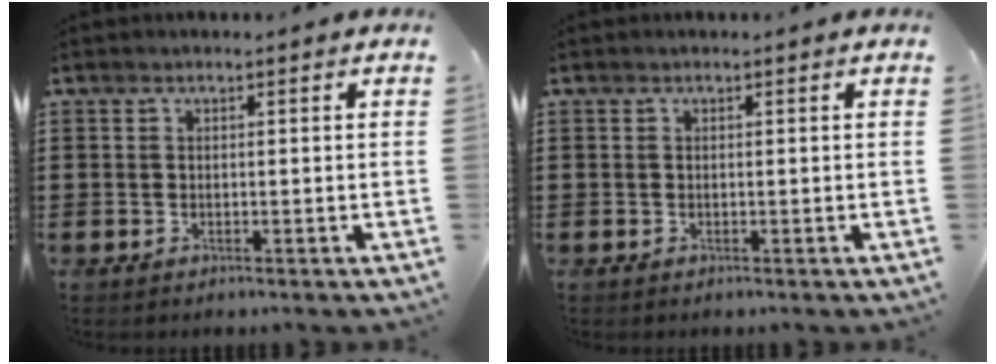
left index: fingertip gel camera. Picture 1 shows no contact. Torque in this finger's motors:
{"motor_torque": [-0.01, 0.00, 0.02, 0.00]}